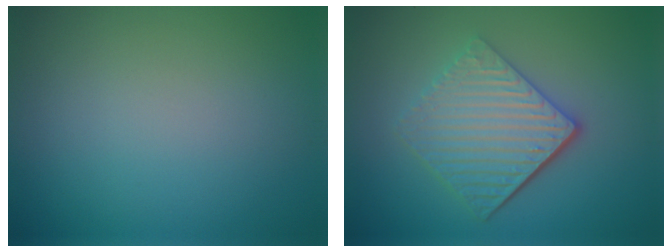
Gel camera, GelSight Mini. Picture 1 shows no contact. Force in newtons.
{"total": 5.6, "press": 3.9, "slide": 4.1}